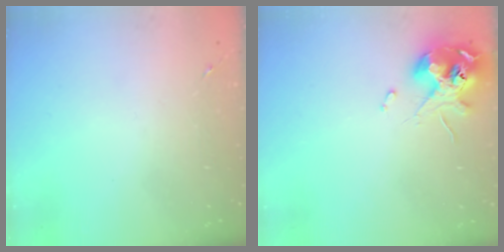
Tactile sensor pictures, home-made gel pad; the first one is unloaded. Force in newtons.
{"total": 11.1, "press": 11.0, "slide": 1.6}